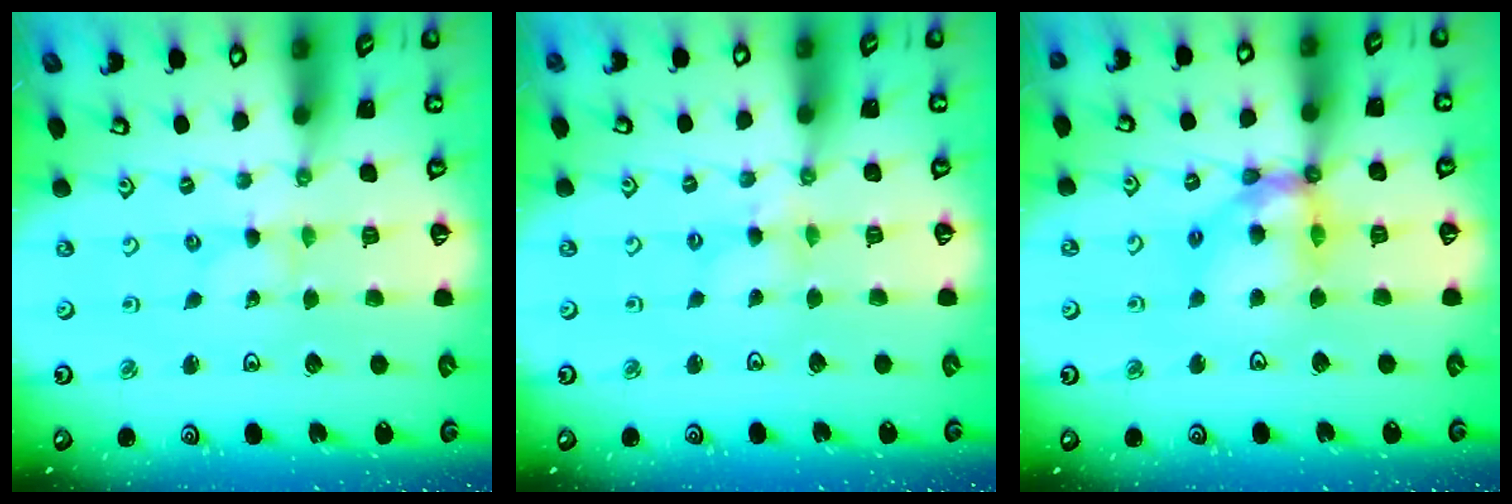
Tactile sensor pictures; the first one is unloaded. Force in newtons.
{"total": 2.5, "press": 2.5, "slide": 0.3}
{"total": 13.0, "press": 12.9, "slide": 1.5}